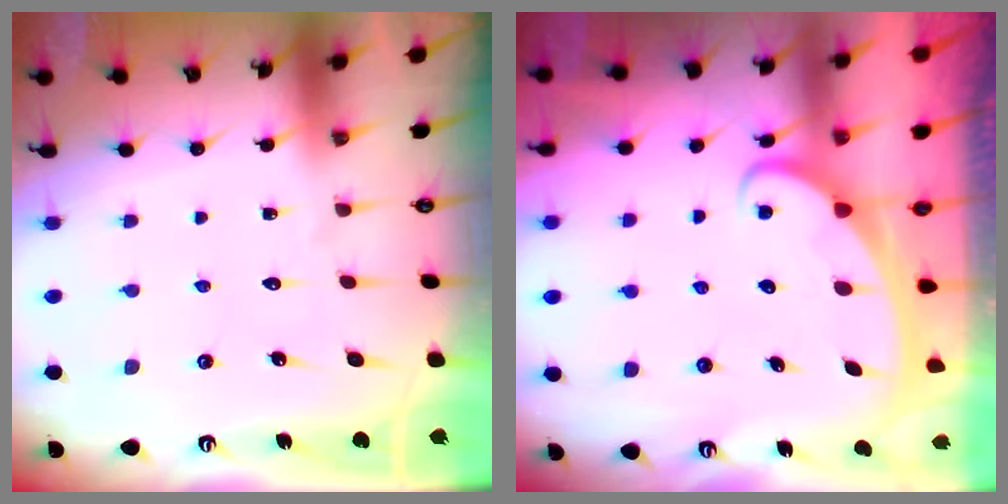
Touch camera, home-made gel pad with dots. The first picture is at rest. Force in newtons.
{"total": 2.5, "press": 2.5, "slide": 0.3}